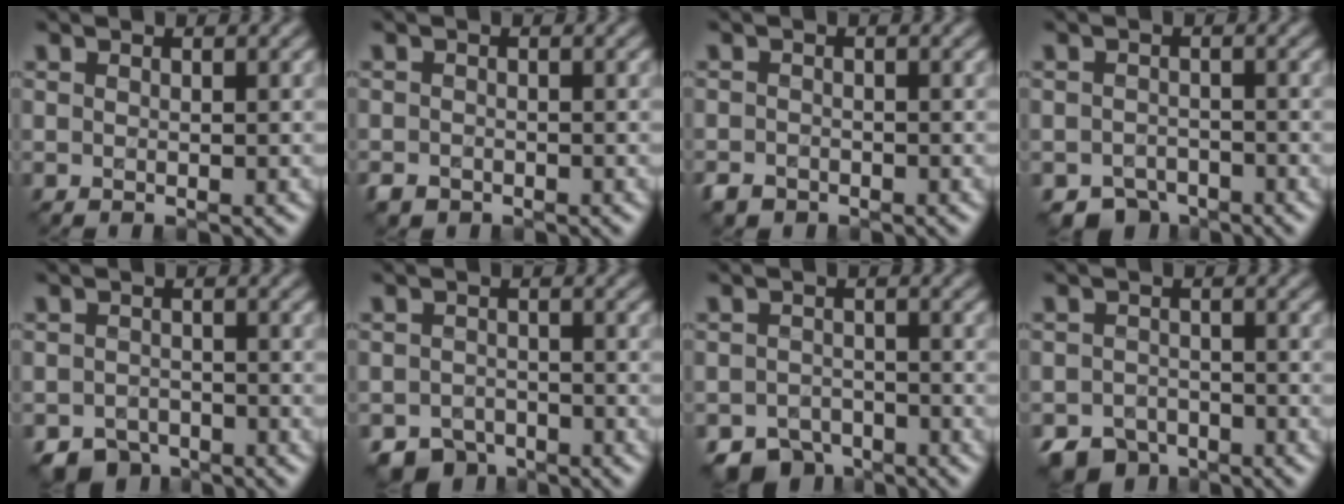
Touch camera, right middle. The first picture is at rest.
{"total": 1.4, "force": [-1.0, 0.9, 0.3], "torque": [-0.007, -0.007, -0.020]}
{"total": 1.8, "force": [-1.4, 1.0, 0.3], "torque": [-0.005, -0.006, -0.031]}
{"total": 3.0, "force": [-2.6, 1.6, 0.5], "torque": [-0.002, -0.009, -0.049]}
{"total": 3.4, "force": [-2.9, 1.8, 0.7], "torque": [-0.005, -0.009, -0.055]}
{"total": 3.4, "force": [-2.9, 1.8, 0.6], "torque": [-0.004, -0.009, -0.056]}
{"total": 3.9, "force": [-3.2, 2.0, 0.8], "torque": [-0.006, -0.010, -0.063]}
{"total": 3.9, "force": [-3.2, 2.1, 0.8], "torque": [-0.009, -0.009, -0.061]}